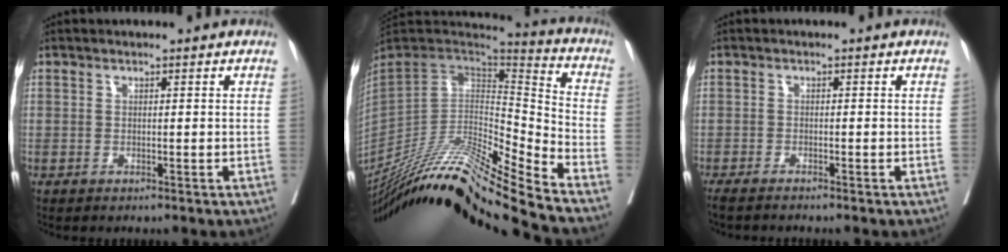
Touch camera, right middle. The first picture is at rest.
{"total": 26.8, "force": [-22.6, -1.3, 14.3], "torque": [-0.250, -0.037, -0.392]}
{"total": 3.3, "force": [-2.9, -0.2, 1.5], "torque": [-0.022, -0.006, -0.045]}